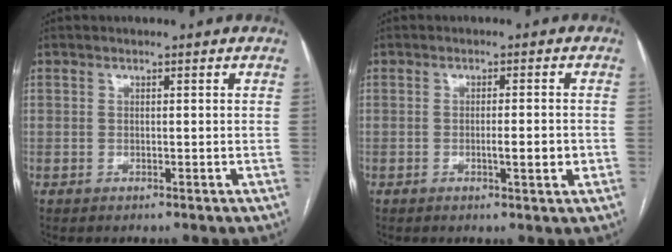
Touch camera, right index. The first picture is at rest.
{"total": 3.4, "force": [-0.8, 0.3, 3.3], "torque": [-0.053, -0.002, -0.010]}